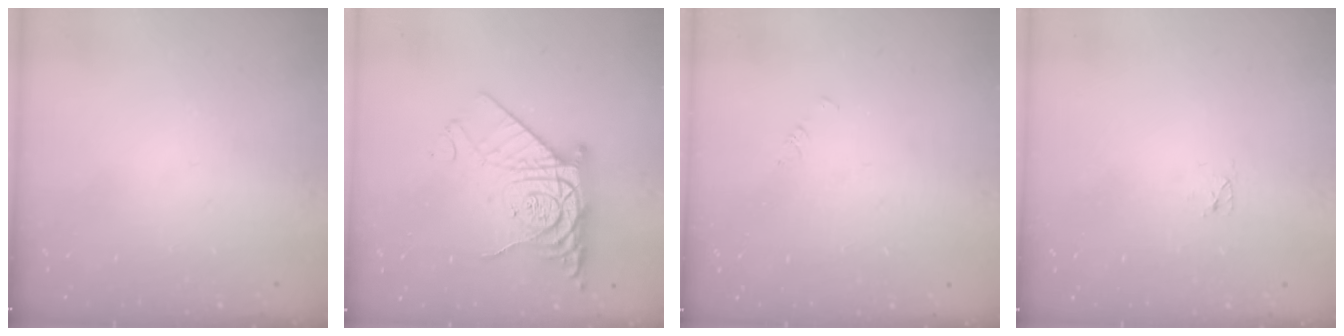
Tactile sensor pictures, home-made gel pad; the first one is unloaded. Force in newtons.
{"total": 14.8, "press": 14.7, "slide": 1.6}
{"total": 1.1, "press": 1.1, "slide": 0.1}
{"total": 2.4, "press": 2.4, "slide": 0.3}